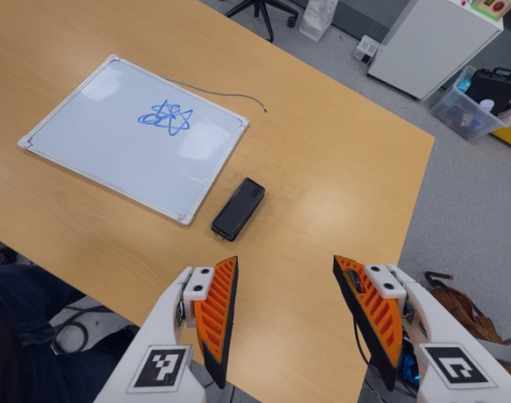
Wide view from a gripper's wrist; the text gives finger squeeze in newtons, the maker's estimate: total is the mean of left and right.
{"total": 0.0}